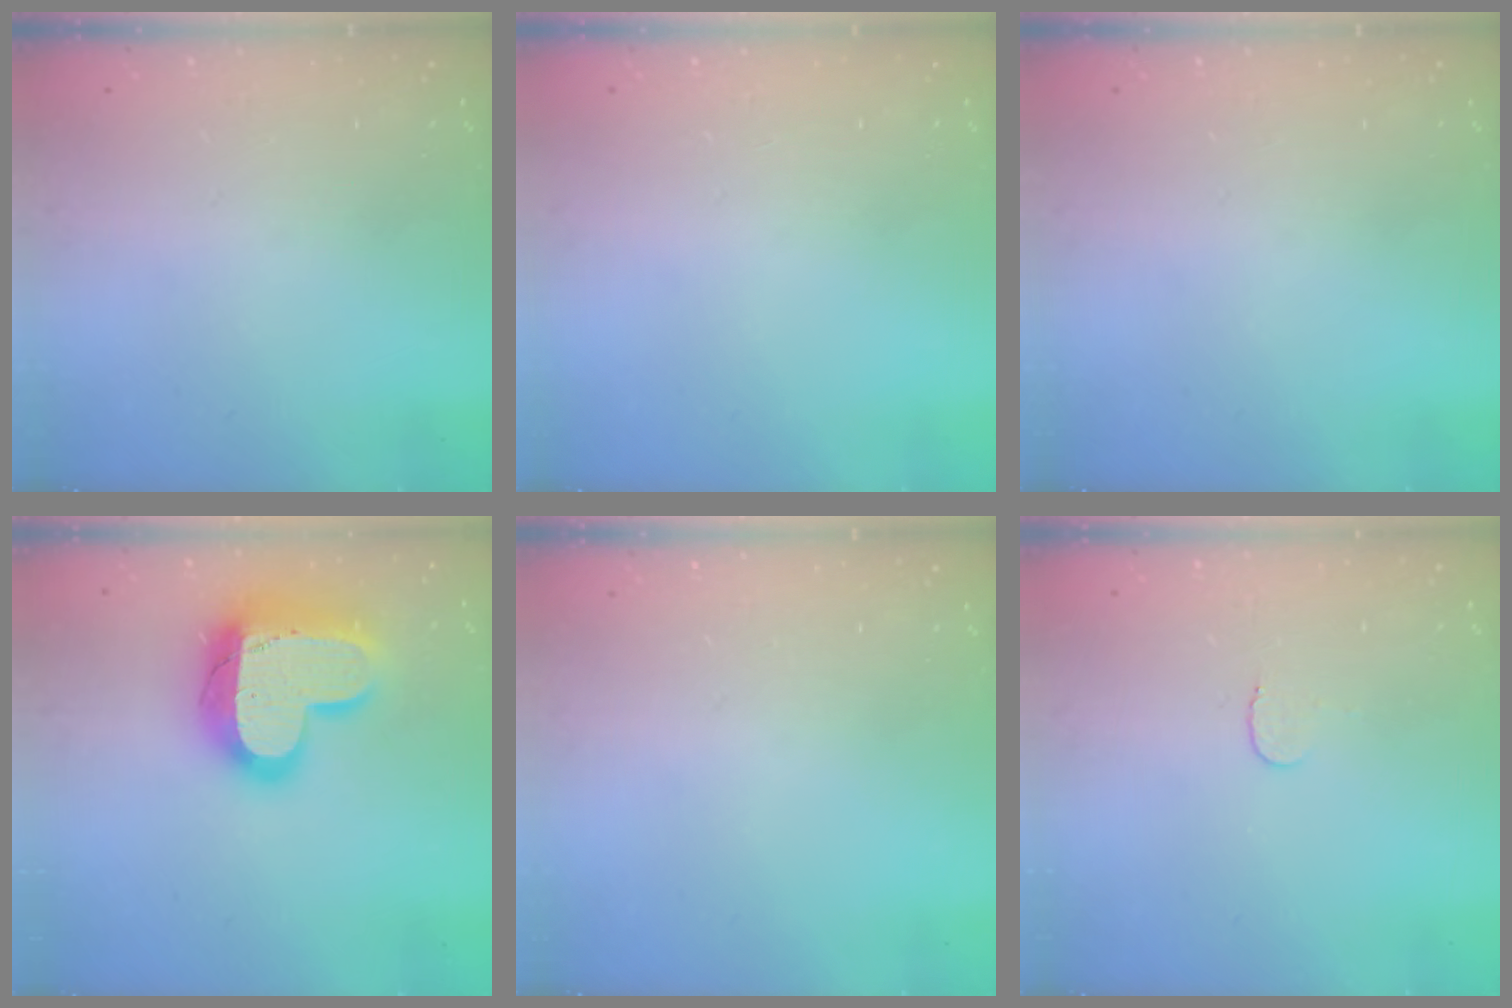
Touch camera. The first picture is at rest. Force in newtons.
{"total": 0.0}
{"total": 0.0}
{"total": 20.0, "press": 20.0, "slide": 1.6}
{"total": 0.0}
{"total": 3.5, "press": 3.5, "slide": 0.4}